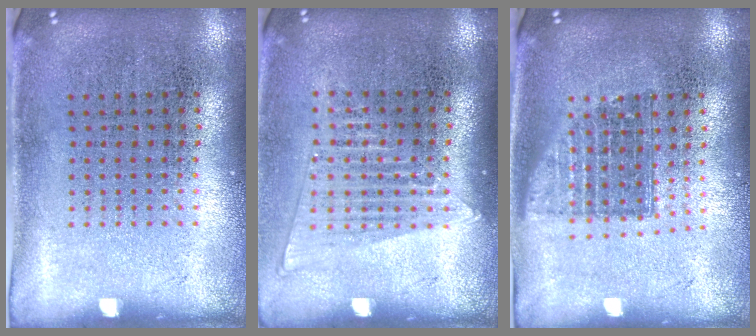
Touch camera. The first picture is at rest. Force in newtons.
{"total": 1.4, "press": 1.3, "slide": 0.6}
{"total": 1.4, "press": 1.1, "slide": 0.8}